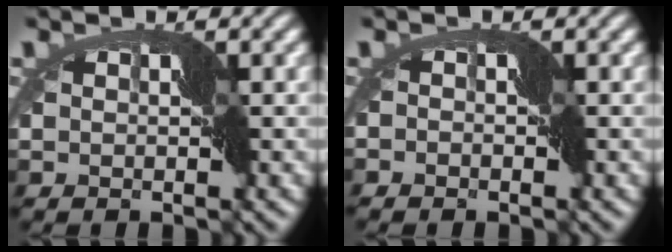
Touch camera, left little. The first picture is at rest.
{"total": 1.4, "force": [-1.3, 0.7, 0.2], "torque": [-0.008, 0.004, -0.024]}